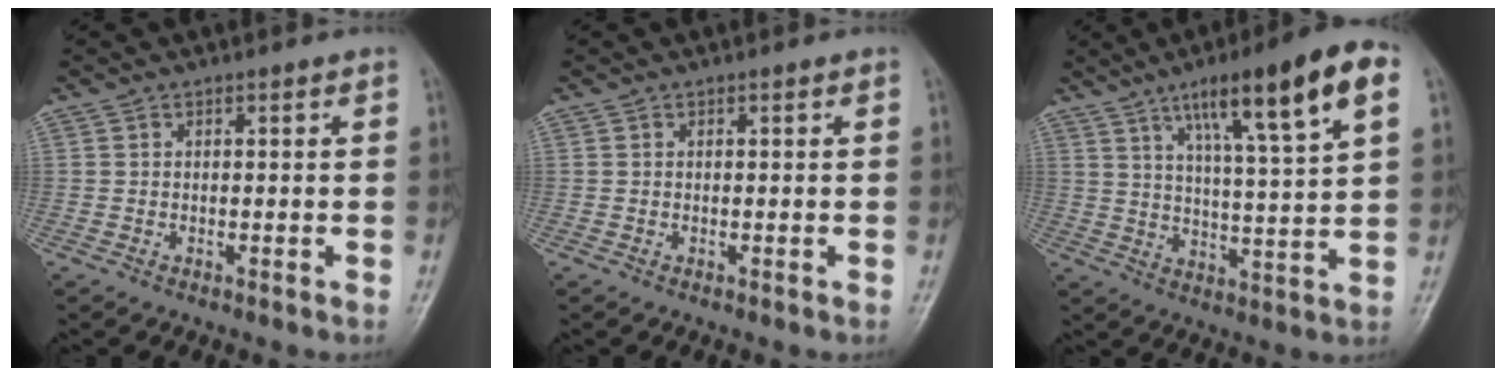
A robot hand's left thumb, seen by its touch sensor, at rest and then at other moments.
{"total": 0.0}
{"total": 17.2, "force": [8.4, 2.5, 14.9], "torque": [-0.224, -0.017, 0.130]}